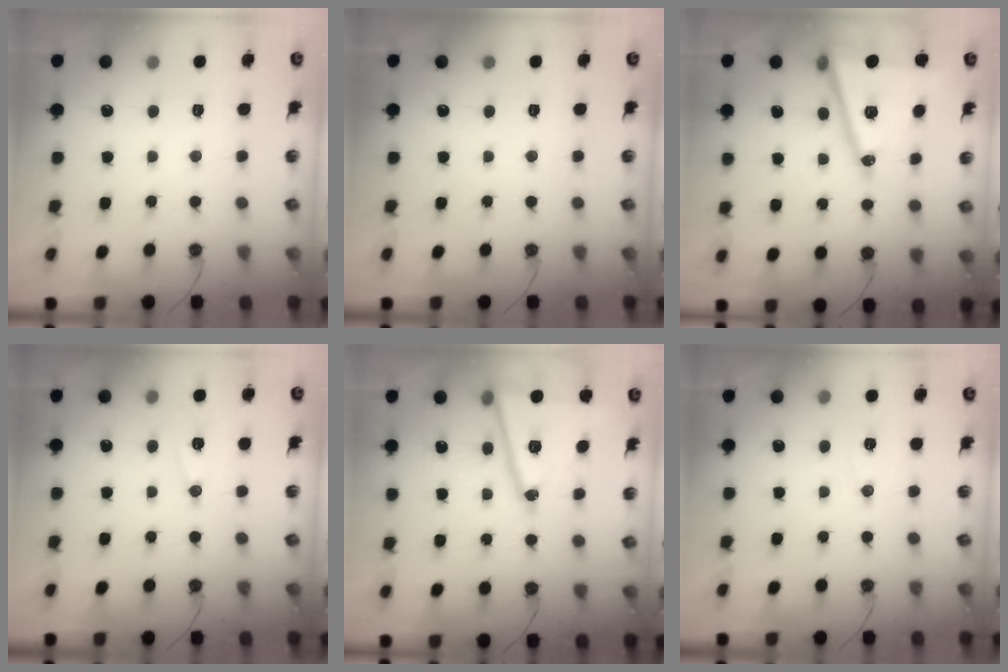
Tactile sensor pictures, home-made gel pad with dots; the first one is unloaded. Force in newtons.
{"total": 0.0}
{"total": 17.0, "press": 16.5, "slide": 3.9}
{"total": 7.0, "press": 5.9, "slide": 3.8}
{"total": 18.7, "press": 18.4, "slide": 3.3}
{"total": 5.0, "press": 3.9, "slide": 3.1}